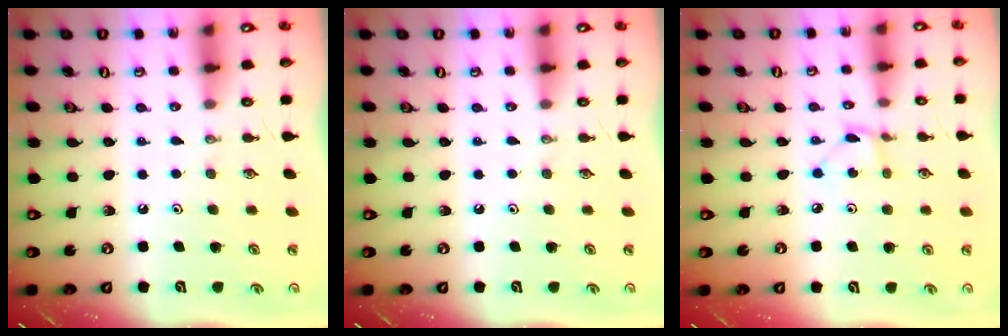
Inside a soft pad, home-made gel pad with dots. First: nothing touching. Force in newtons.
{"total": 0.0}
{"total": 1.8, "press": 1.8, "slide": 0.3}